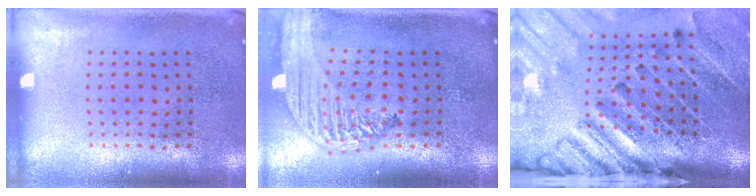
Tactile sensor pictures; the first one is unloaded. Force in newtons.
{"total": 2.5, "press": 2.2, "slide": 1.4}
{"total": 4.7, "press": 3.4, "slide": 3.2}